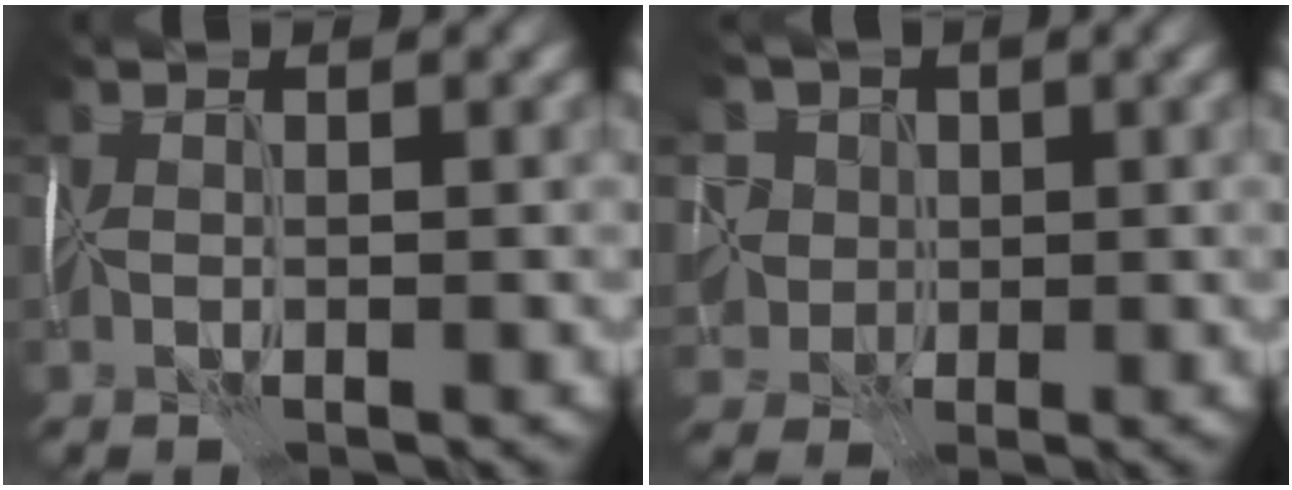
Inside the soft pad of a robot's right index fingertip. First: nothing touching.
{"total": 6.5, "force": [1.6, 5.5, 3.0], "torque": [-0.059, 0.022, 0.002]}